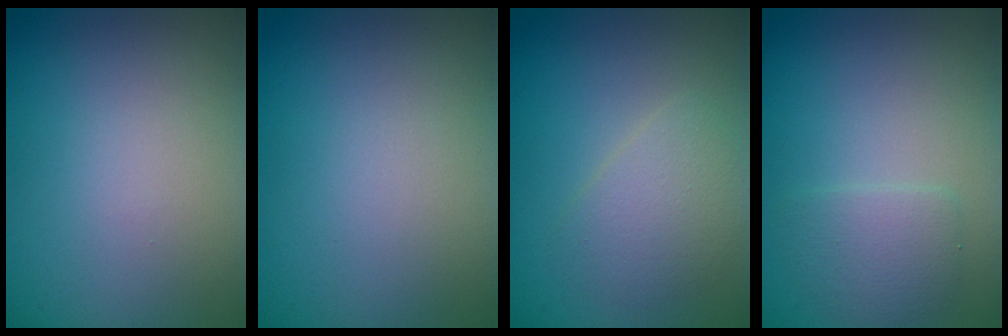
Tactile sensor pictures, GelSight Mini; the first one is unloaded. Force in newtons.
{"total": 0.0}
{"total": 2.8, "press": 2.8, "slide": 0.0}
{"total": 2.3, "press": 2.3, "slide": 0.3}